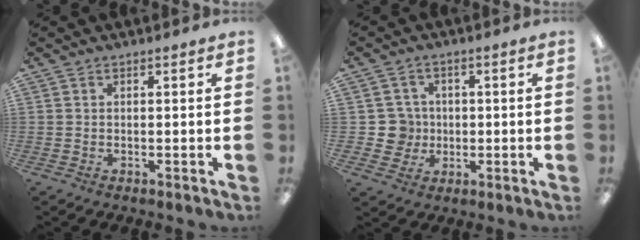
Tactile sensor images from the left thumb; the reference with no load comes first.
{"total": 6.3, "force": [-0.1, 6.3, 0.7], "torque": [-0.006, 0.007, 0.003]}